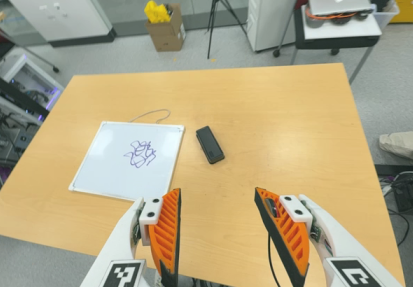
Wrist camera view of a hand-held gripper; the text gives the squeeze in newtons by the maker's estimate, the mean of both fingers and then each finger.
{"total": 0.0}